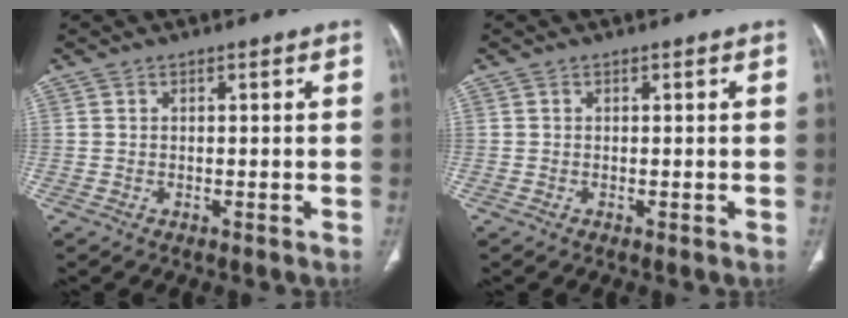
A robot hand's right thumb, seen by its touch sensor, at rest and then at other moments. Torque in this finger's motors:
{"motor_torque": [1.54, 0.12, -0.16, -0.45, -0.06]}